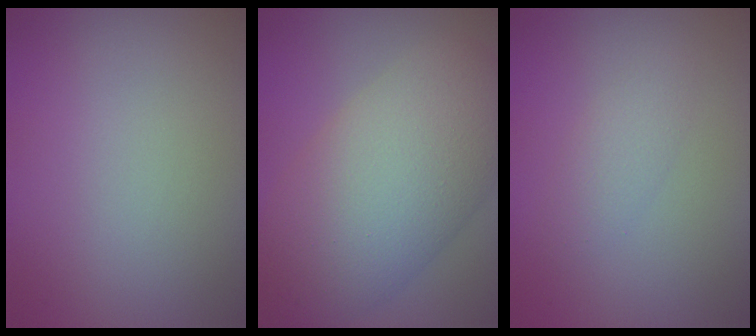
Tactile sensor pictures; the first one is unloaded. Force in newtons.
{"total": 11.3, "press": 11.3, "slide": 0.4}
{"total": 1.7, "press": 1.7, "slide": 0.1}